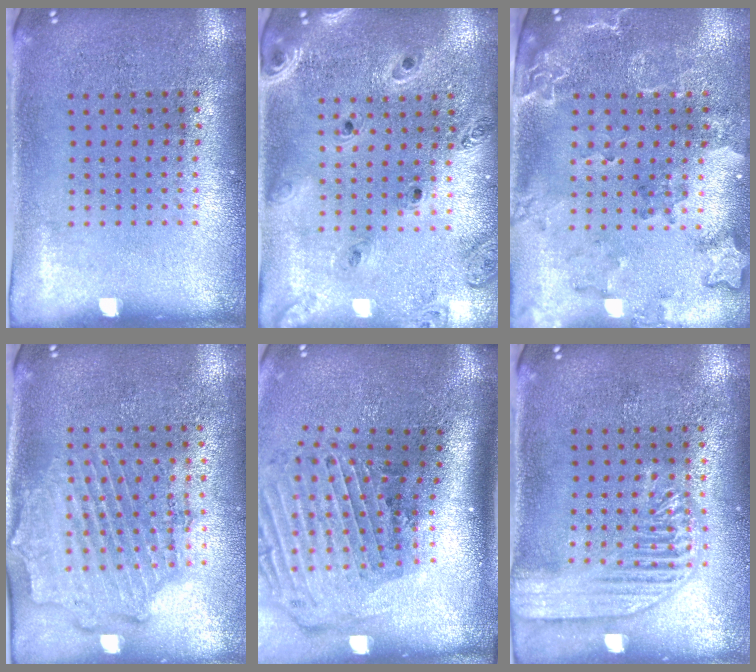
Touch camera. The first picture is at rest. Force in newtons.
{"total": 1.4, "press": 1.3, "slide": 0.2}
{"total": 2.2, "press": 1.9, "slide": 1.1}
{"total": 1.9, "press": 1.7, "slide": 0.8}
{"total": 3.2, "press": 2.1, "slide": 2.4}
{"total": 1.9, "press": 1.8, "slide": 0.2}